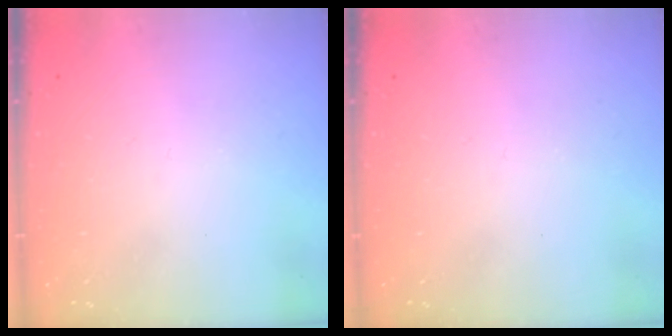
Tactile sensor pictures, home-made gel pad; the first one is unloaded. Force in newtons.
{"total": 0.0}